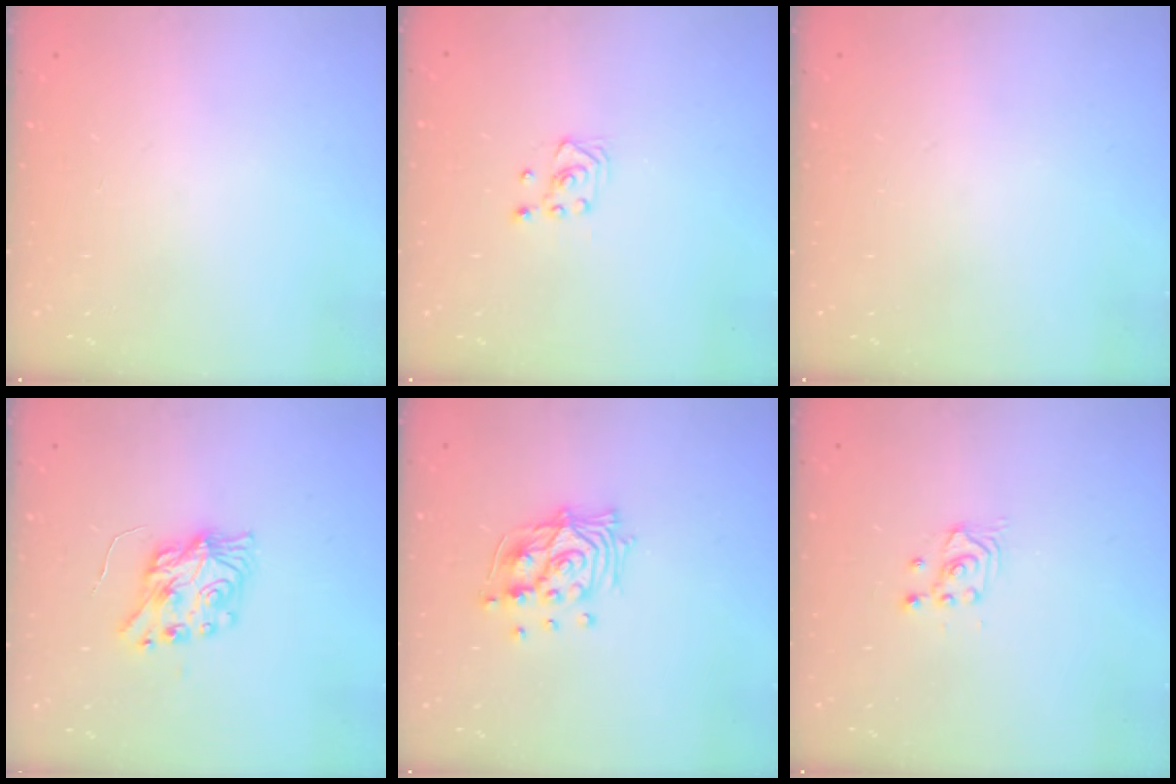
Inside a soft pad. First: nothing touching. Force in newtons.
{"total": 3.0, "press": 2.6, "slide": 1.5}
{"total": 0.0}
{"total": 8.1, "press": 8.1, "slide": 0.2}
{"total": 12.7, "press": 12.7, "slide": 1.3}
{"total": 2.7, "press": 2.7, "slide": 0.3}